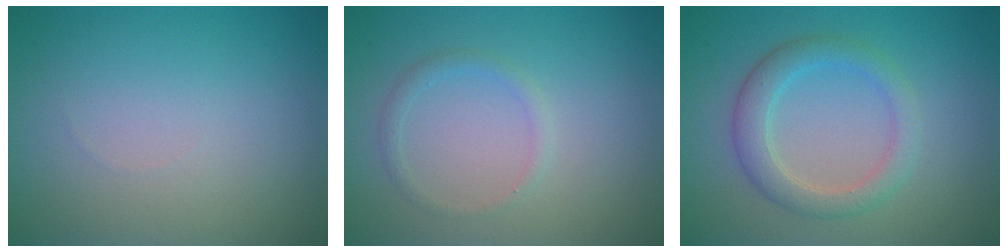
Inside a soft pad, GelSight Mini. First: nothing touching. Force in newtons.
{"total": 1.2, "press": 1.2, "slide": 0.1}
{"total": 3.3, "press": 3.3, "slide": 0.1}